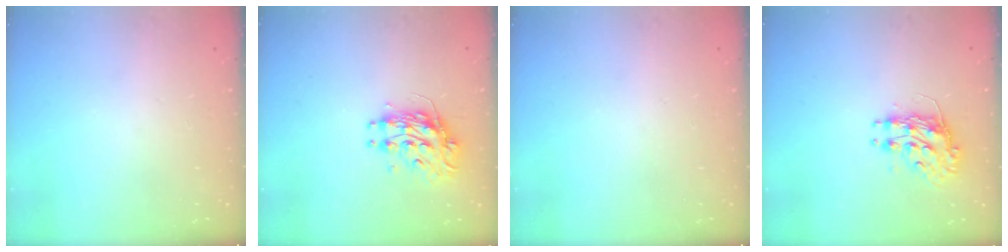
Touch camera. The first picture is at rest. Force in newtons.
{"total": 10.1, "press": 10.0, "slide": 0.9}
{"total": 0.0}
{"total": 9.1, "press": 9.0, "slide": 1.0}